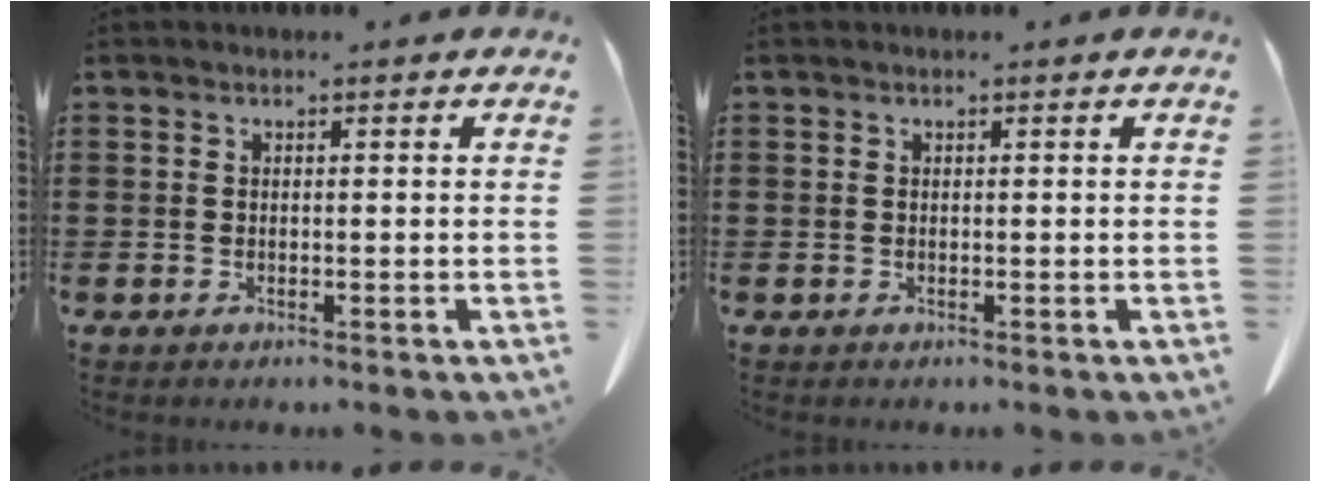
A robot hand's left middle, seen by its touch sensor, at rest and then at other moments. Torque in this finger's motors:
{"motor_torque": [-1.11, 1.02, -0.47, -0.19]}